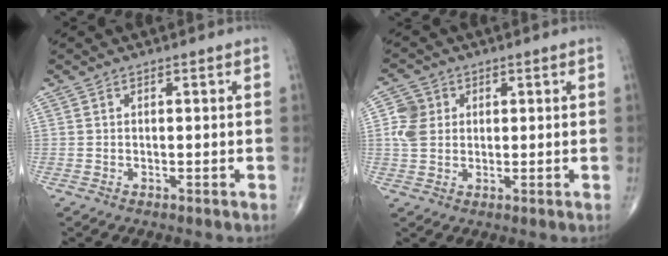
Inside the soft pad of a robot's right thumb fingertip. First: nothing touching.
{"total": 5.3, "force": [0.9, 4.5, 2.6], "torque": [-0.040, 0.003, 0.014]}